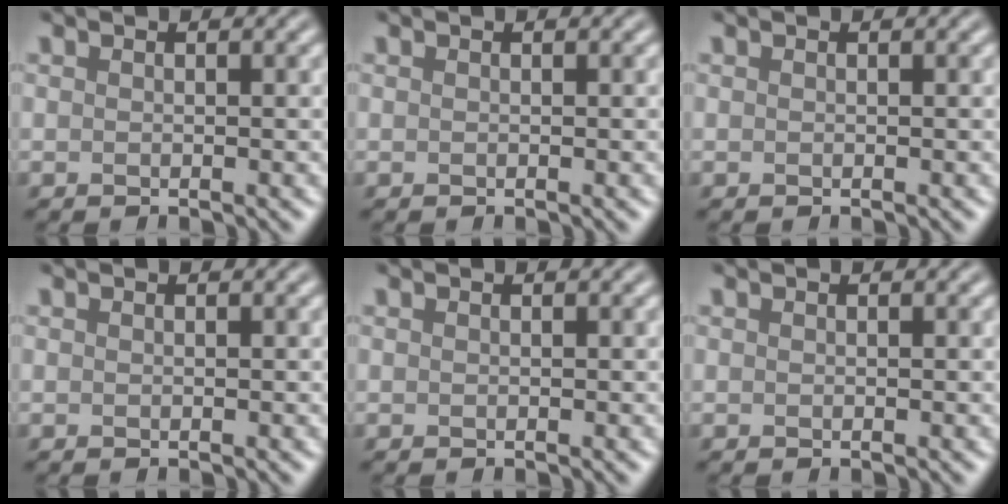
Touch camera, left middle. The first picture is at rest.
{"total": 0.0}
{"total": 0.0}
{"total": 0.0}
{"total": 0.0}
{"total": 0.0}